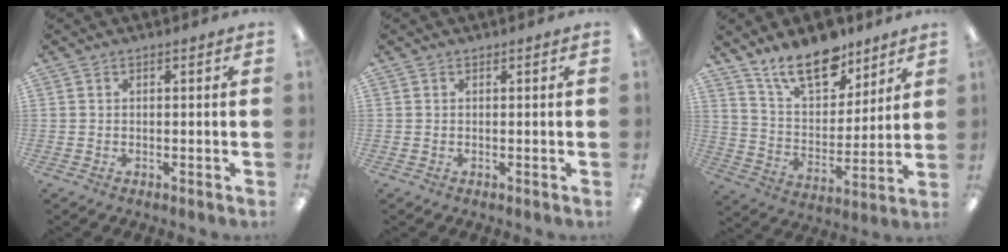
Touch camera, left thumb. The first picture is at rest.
{"total": 0.0}
{"total": 16.5, "force": [12.4, 7.4, 8.0], "torque": [-0.136, -0.069, 0.221]}